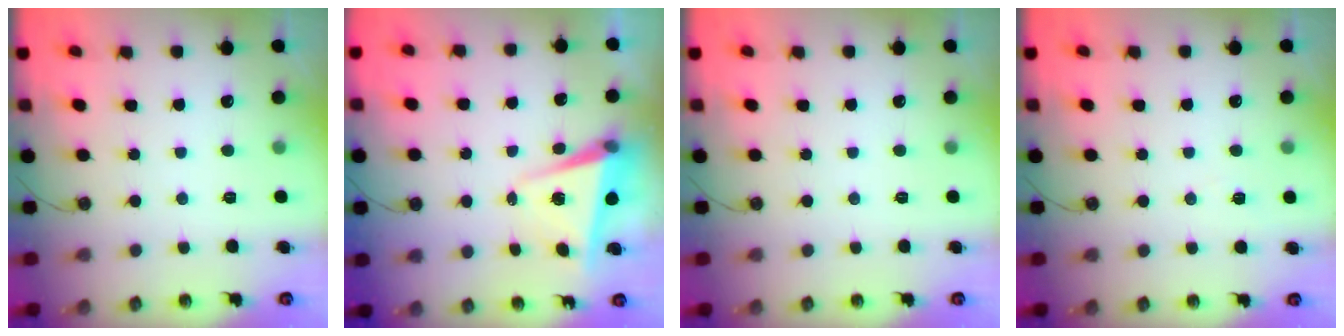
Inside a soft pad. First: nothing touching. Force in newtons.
{"total": 5.6, "press": 5.3, "slide": 1.8}
{"total": 0.0}
{"total": 3.3, "press": 2.8, "slide": 1.7}